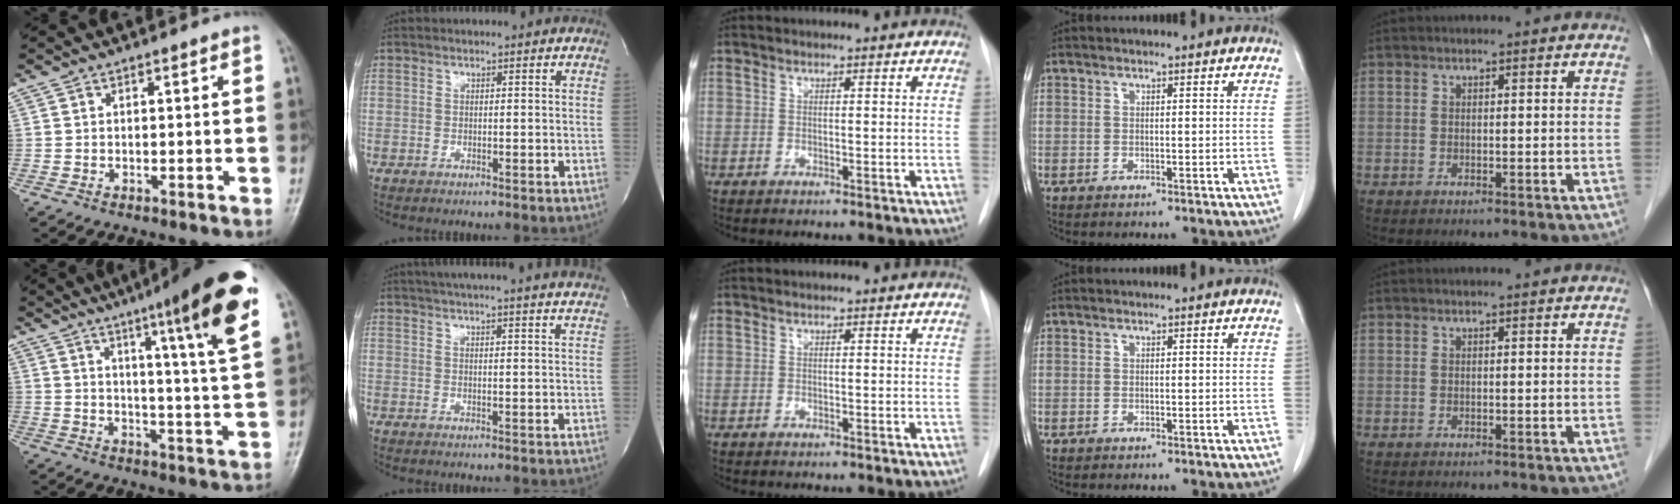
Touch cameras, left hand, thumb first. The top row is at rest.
{"thumb": {"total": 18.6, "force": [10.1, 1.1, 15.6], "torque": [-0.207, -0.043, 0.131]}, "index": {"total": 22.2, "force": [20.2, 0.1, 9.2], "torque": [-0.148, -0.006, 0.250]}}